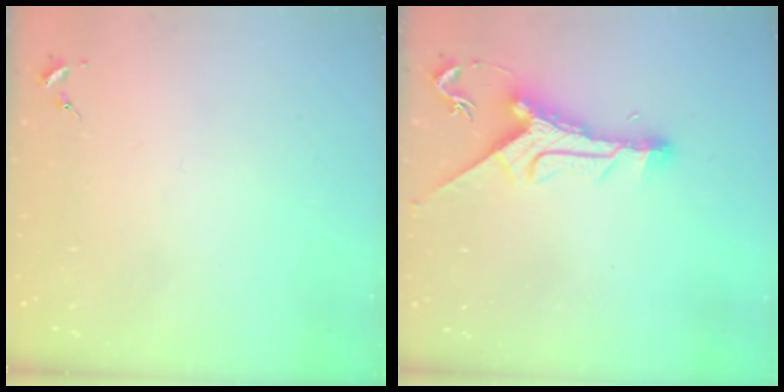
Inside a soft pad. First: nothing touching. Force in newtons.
{"total": 10.4, "press": 10.4, "slide": 0.8}